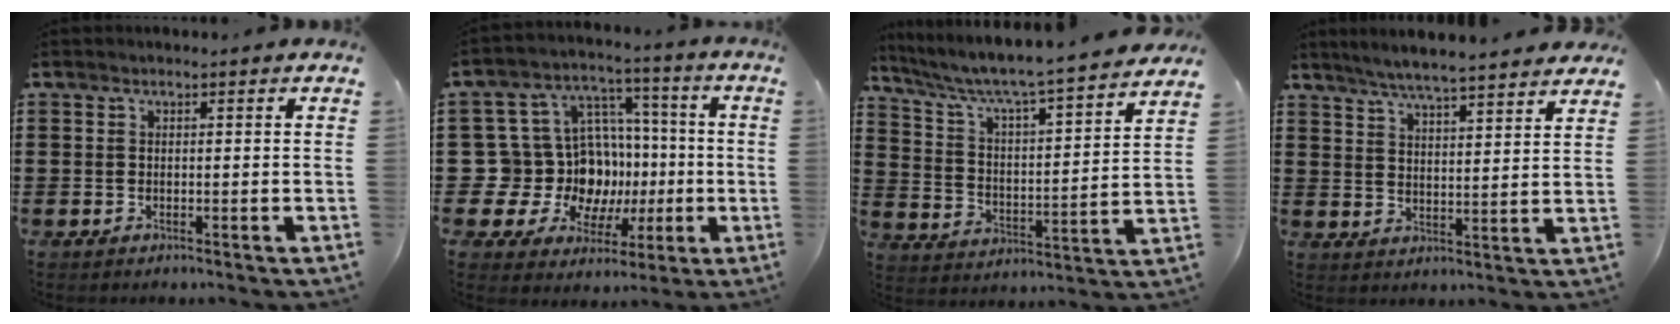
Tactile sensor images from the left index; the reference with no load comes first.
{"total": 14.0, "force": [-1.4, 13.1, 4.5], "torque": [-0.136, -0.011, 0.007]}
{"total": 5.6, "force": [5.0, -0.1, 2.4], "torque": [-0.072, -0.048, 0.075]}
{"total": 5.4, "force": [5.1, -0.3, 1.8], "torque": [-0.055, -0.026, 0.089]}